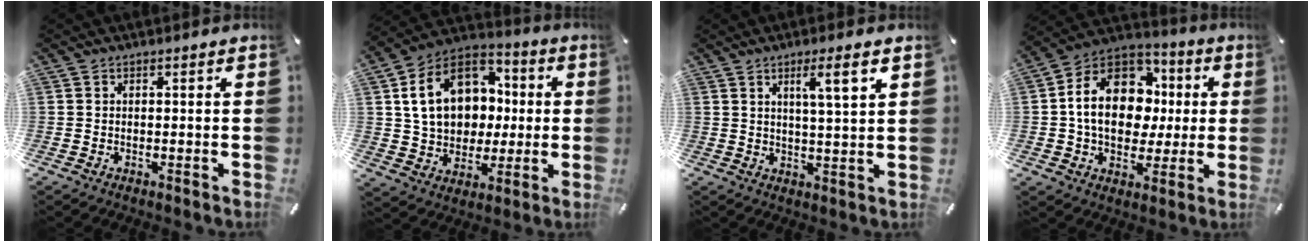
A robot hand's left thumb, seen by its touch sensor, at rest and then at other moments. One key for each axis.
{"total": 18.1, "fx": 2.5, "fy": 14.7, "fz": 10.3, "tx": -0.192, "ty": 0.012, "tz": 0.052}
{"total": 6.4, "fx": 3.2, "fy": 0.2, "fz": 5.6, "tx": -0.100, "ty": -0.007, "tz": 0.047}
{"total": 19.8, "fx": 1.3, "fy": 15.0, "fz": 12.8, "tx": -0.248, "ty": 0.015, "tz": 0.026}